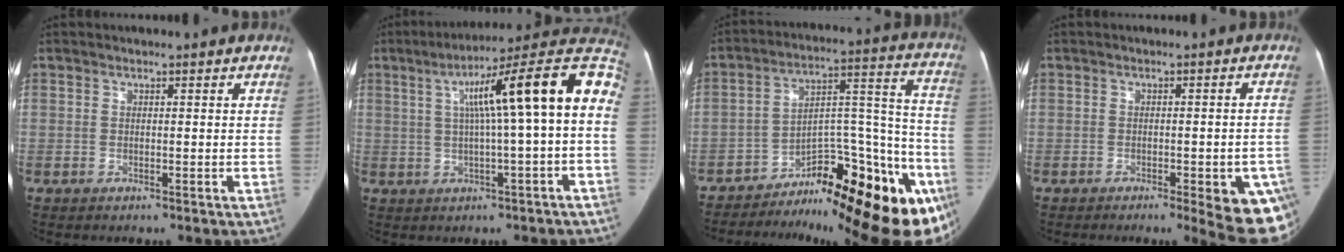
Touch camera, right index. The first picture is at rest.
{"total": 17.1, "force": [2.6, 0.5, 16.9], "torque": [-0.242, 0.045, 0.031]}
{"total": 24.1, "force": [-17.1, 6.9, 15.5], "torque": [-0.113, 0.048, -0.234]}
{"total": 10.5, "force": [-5.3, 2.1, 8.8], "torque": [-0.052, 0.007, -0.058]}